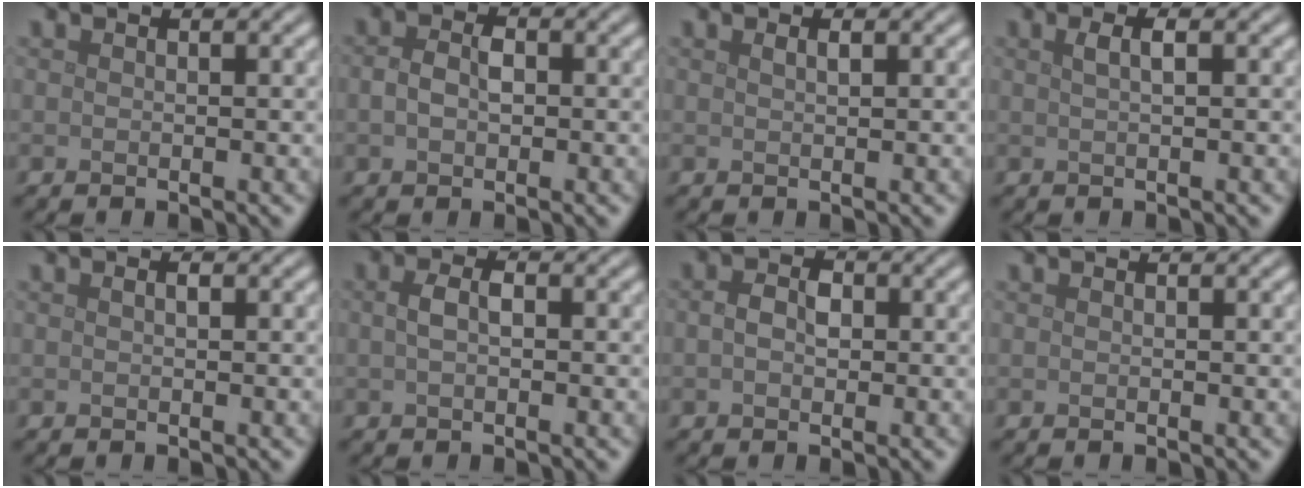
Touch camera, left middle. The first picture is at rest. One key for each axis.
{"total": 2.1, "fx": 0.0, "fy": 1.4, "fz": 1.6, "tx": -0.036, "ty": 0.002, "tz": -0.001}
{"total": 0.7, "fx": 0.4, "fy": 0.2, "fz": 0.5, "tx": -0.010, "ty": 0.001, "tz": 0.006}
{"total": 1.6, "fx": 0.5, "fy": 0.5, "fz": 1.4, "tx": -0.023, "ty": 0.005, "tz": 0.005}
{"total": 0.5, "fx": 0.2, "fy": 0.2, "fz": 0.5, "tx": -0.008, "ty": 0.002, "tz": 0.002}
{"total": 1.7, "fx": 0.1, "fy": 0.9, "fz": 1.5, "tx": -0.033, "ty": 0.003, "tz": 0.001}
{"total": 2.2, "fx": 0.1, "fy": 1.5, "fz": 1.6, "tx": -0.033, "ty": 0.003, "tz": -0.002}
{"total": 0.0}